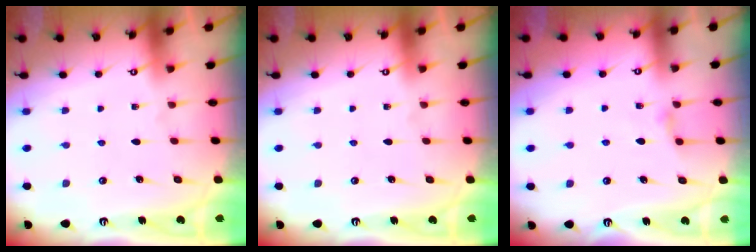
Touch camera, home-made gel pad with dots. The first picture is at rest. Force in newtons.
{"total": 0.0}
{"total": 2.8, "press": 2.7, "slide": 0.6}